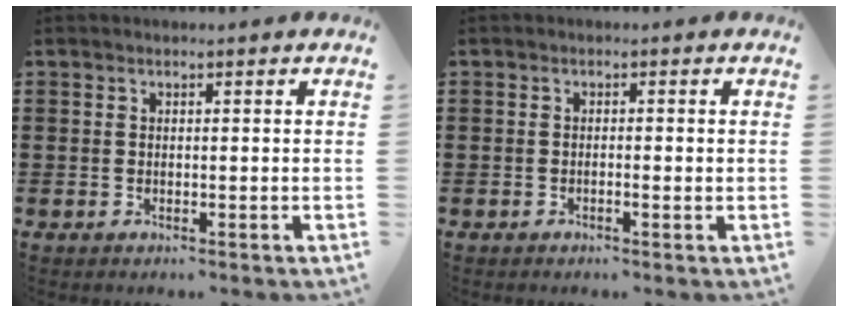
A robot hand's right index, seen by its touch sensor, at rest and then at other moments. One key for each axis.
{"total": 0.9, "fx": -0.3, "fy": 0.1, "fz": 0.8, "tx": -0.015, "ty": -0.002, "tz": -0.005}